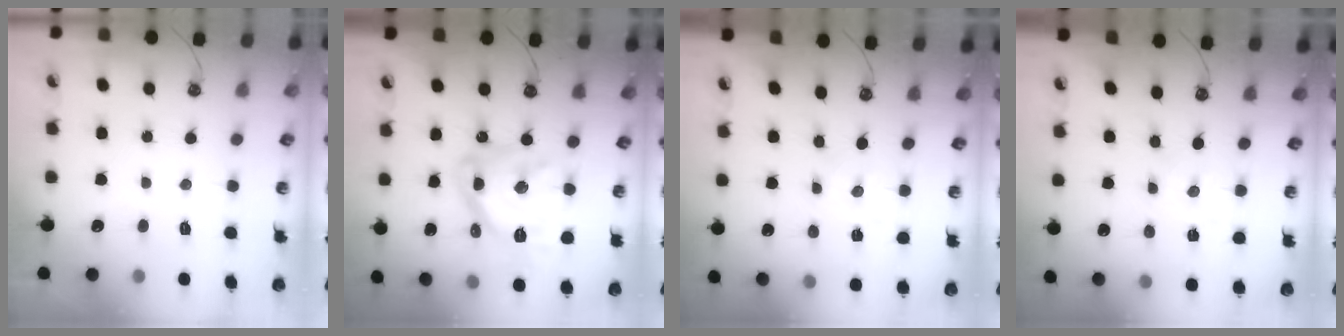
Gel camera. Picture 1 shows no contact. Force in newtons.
{"total": 18.9, "press": 18.8, "slide": 1.9}
{"total": 0.0}
{"total": 0.0}